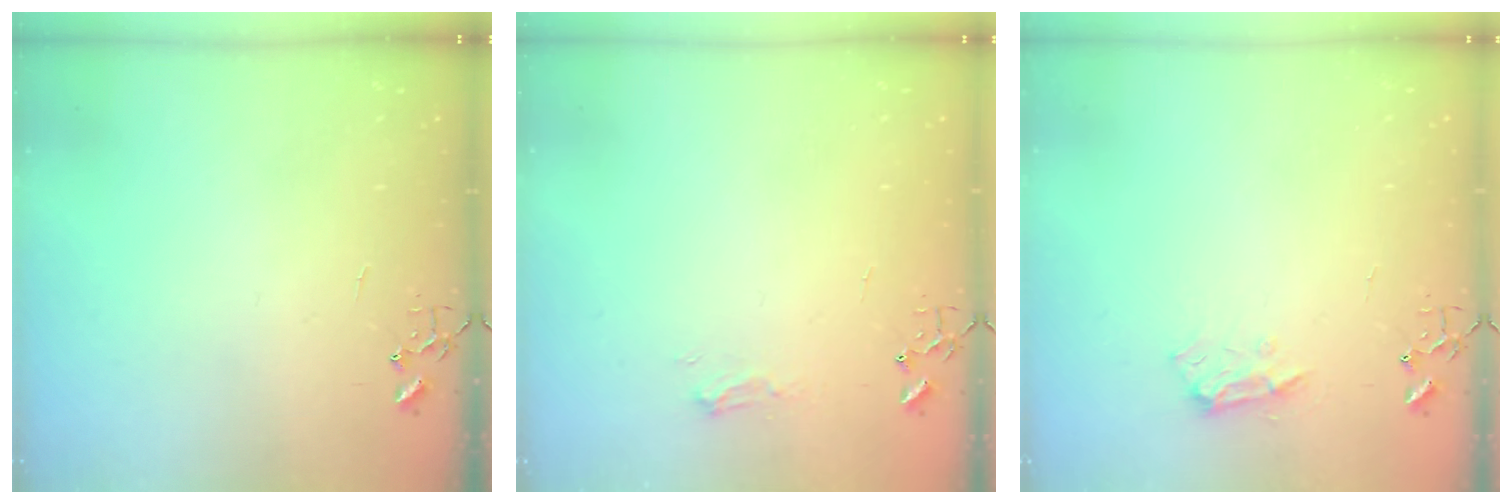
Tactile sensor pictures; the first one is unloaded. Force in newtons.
{"total": 6.0, "press": 6.0, "slide": 0.7}
{"total": 9.0, "press": 8.9, "slide": 1.1}